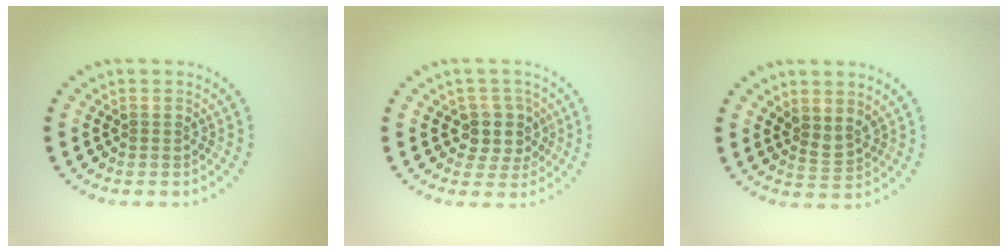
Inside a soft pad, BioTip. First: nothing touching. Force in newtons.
{"total": 2.8, "press": 2.5, "slide": 1.4}
{"total": 1.7, "press": 1.3, "slide": 1.1}